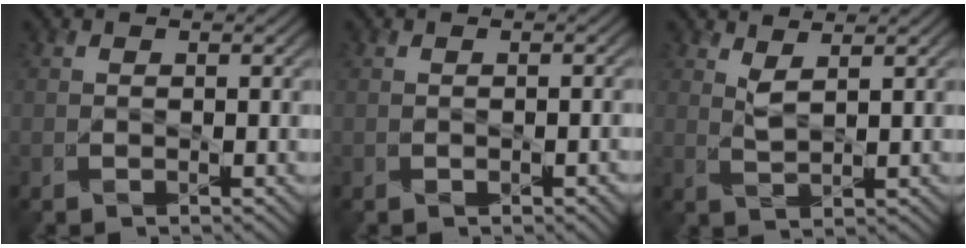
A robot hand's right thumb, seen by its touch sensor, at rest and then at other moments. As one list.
[{"total": 1.4, "force": [-0.4, 0.6, 1.2], "torque": [-0.019, -0.005, -0.002]}, {"total": 2.3, "force": [1.7, 0.3, 1.5], "torque": [-0.040, -0.002, 0.038]}]